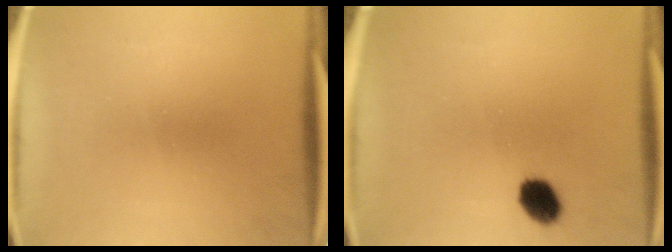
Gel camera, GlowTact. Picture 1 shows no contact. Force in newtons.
{"total": 5.3}